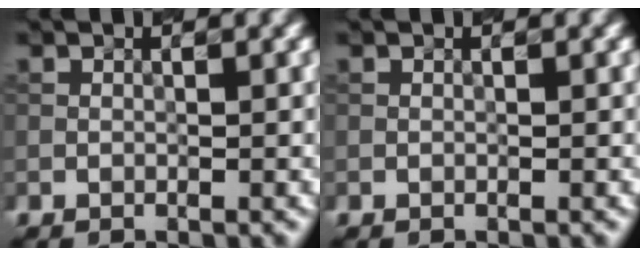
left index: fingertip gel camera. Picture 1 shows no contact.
{"total": 0.0}